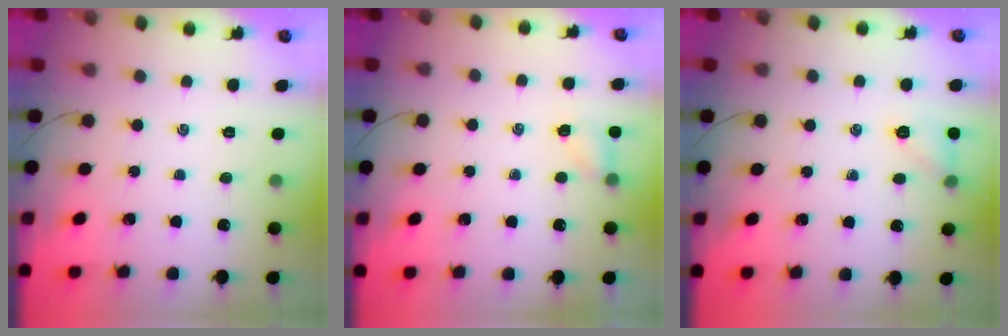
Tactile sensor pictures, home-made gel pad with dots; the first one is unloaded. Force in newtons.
{"total": 4.2, "press": 3.9, "slide": 1.4}
{"total": 7.4, "press": 7.2, "slide": 1.6}